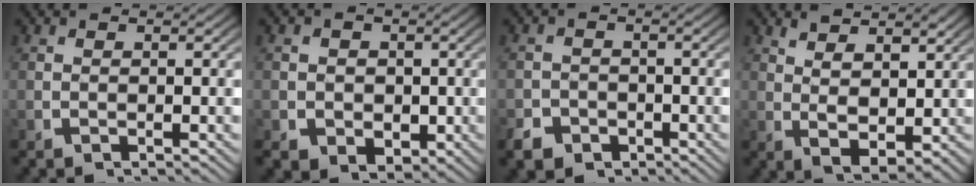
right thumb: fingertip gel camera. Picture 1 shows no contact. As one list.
[{"total": 4.7, "force": [-0.8, 4.0, 2.4], "torque": [-0.041, -0.025, -0.004]}, {"total": 3.9, "force": [-2.9, 2.5, 0.7], "torque": [-0.003, -0.019, -0.046]}, {"total": 4.2, "force": [1.5, 2.6, 3.0], "torque": [-0.055, -0.015, 0.037]}]